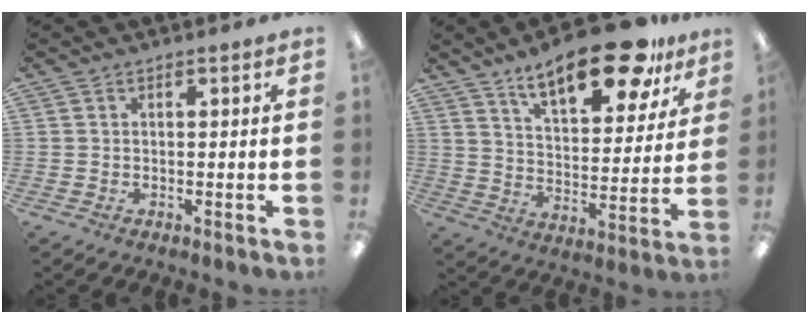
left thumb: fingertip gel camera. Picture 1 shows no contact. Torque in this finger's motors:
{"motor_torque": [0.24, 0.85, 1.70, -1.05, 0.16]}